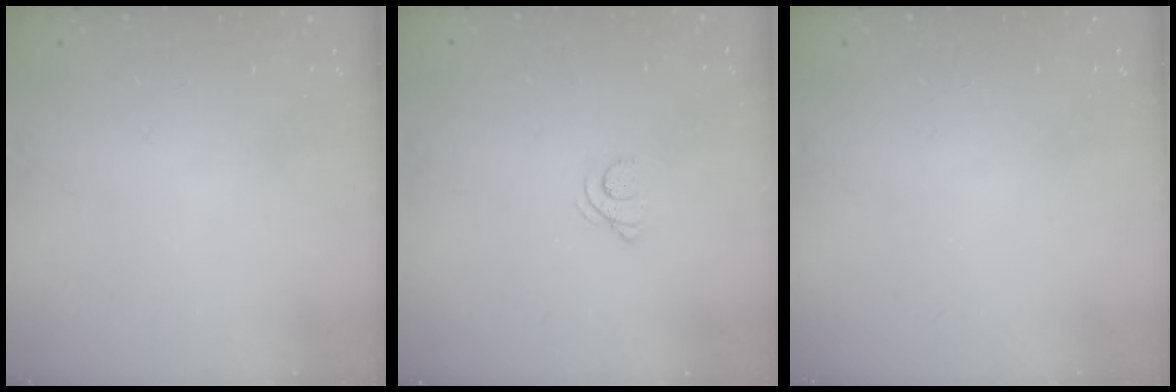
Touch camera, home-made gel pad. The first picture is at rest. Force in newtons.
{"total": 2.1, "press": 2.1, "slide": 0.2}
{"total": 0.0}